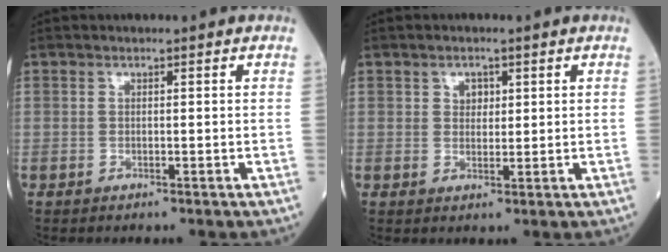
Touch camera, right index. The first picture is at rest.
{"total": 2.1, "force": [0.9, 1.4, 1.2], "torque": [-0.015, 0.001, 0.014]}